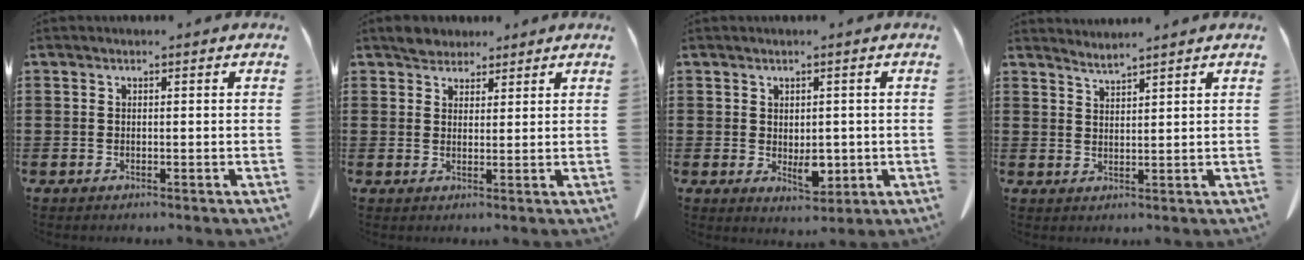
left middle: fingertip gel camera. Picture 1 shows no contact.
{"total": 3.2, "force": [2.9, 1.5, 0.3], "torque": [-0.007, 0.002, 0.053]}
{"total": 3.9, "force": [-0.1, 2.4, 3.1], "torque": [-0.039, -0.003, -0.002]}
{"total": 2.2, "force": [2.2, -0.5, 0.1], "torque": [-0.006, -0.007, 0.041]}